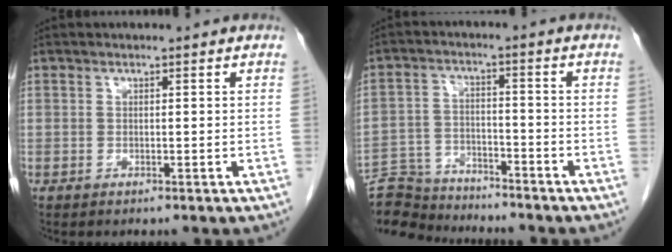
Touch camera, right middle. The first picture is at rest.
{"total": 11.0, "force": [-10.7, 2.2, 1.2], "torque": [-0.022, 0.013, -0.185]}